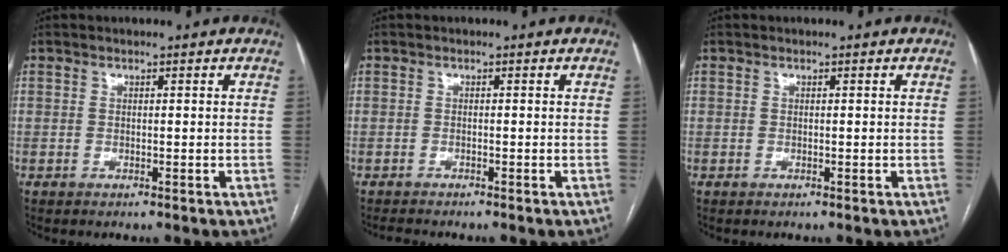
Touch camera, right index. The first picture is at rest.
{"total": 1.9, "force": [-1.8, -0.1, 0.6], "torque": [-0.006, -0.004, -0.029]}
{"total": 0.0}